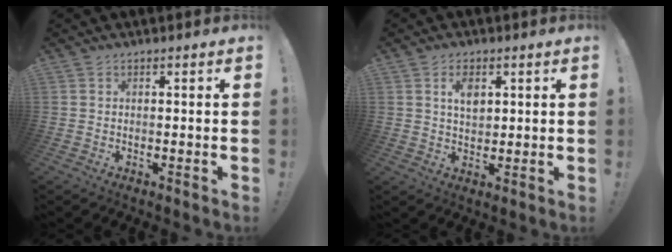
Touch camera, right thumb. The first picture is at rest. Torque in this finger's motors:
{"motor_torque": [1.23, 0.68, 0.45, -0.32, 0.13]}